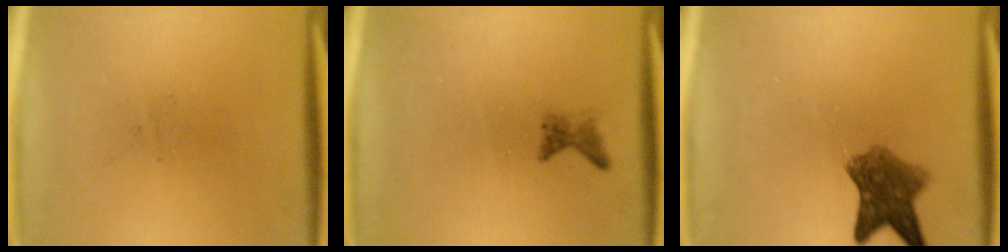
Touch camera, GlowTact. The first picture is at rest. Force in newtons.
{"total": 1.2}
{"total": 6.4}